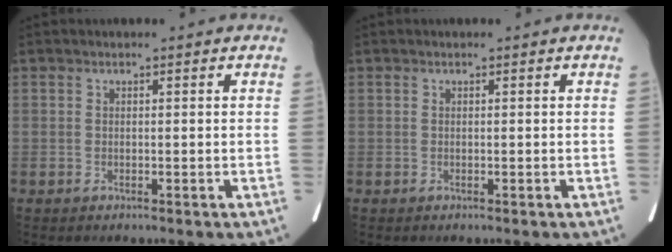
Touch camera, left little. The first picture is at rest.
{"total": 0.0}